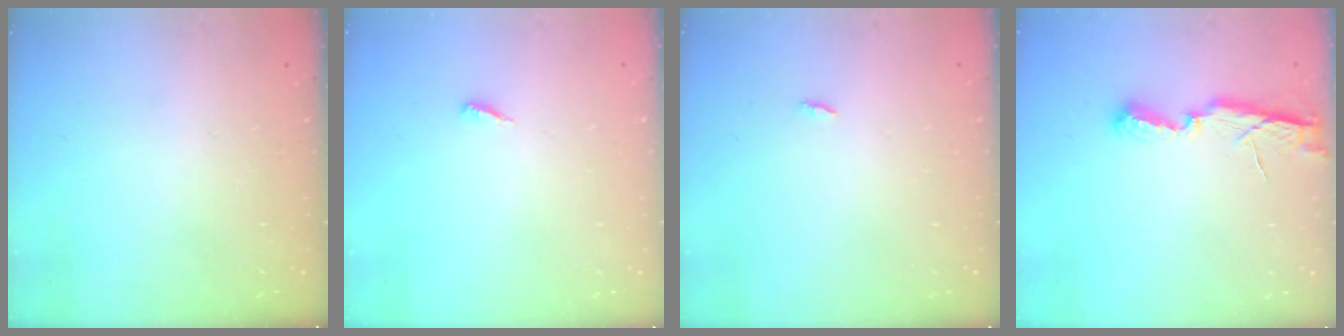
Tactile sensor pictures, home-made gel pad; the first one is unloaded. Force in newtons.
{"total": 3.0, "press": 3.0, "slide": 0.2}
{"total": 1.8, "press": 1.8, "slide": 0.2}
{"total": 6.5, "press": 6.5, "slide": 0.5}